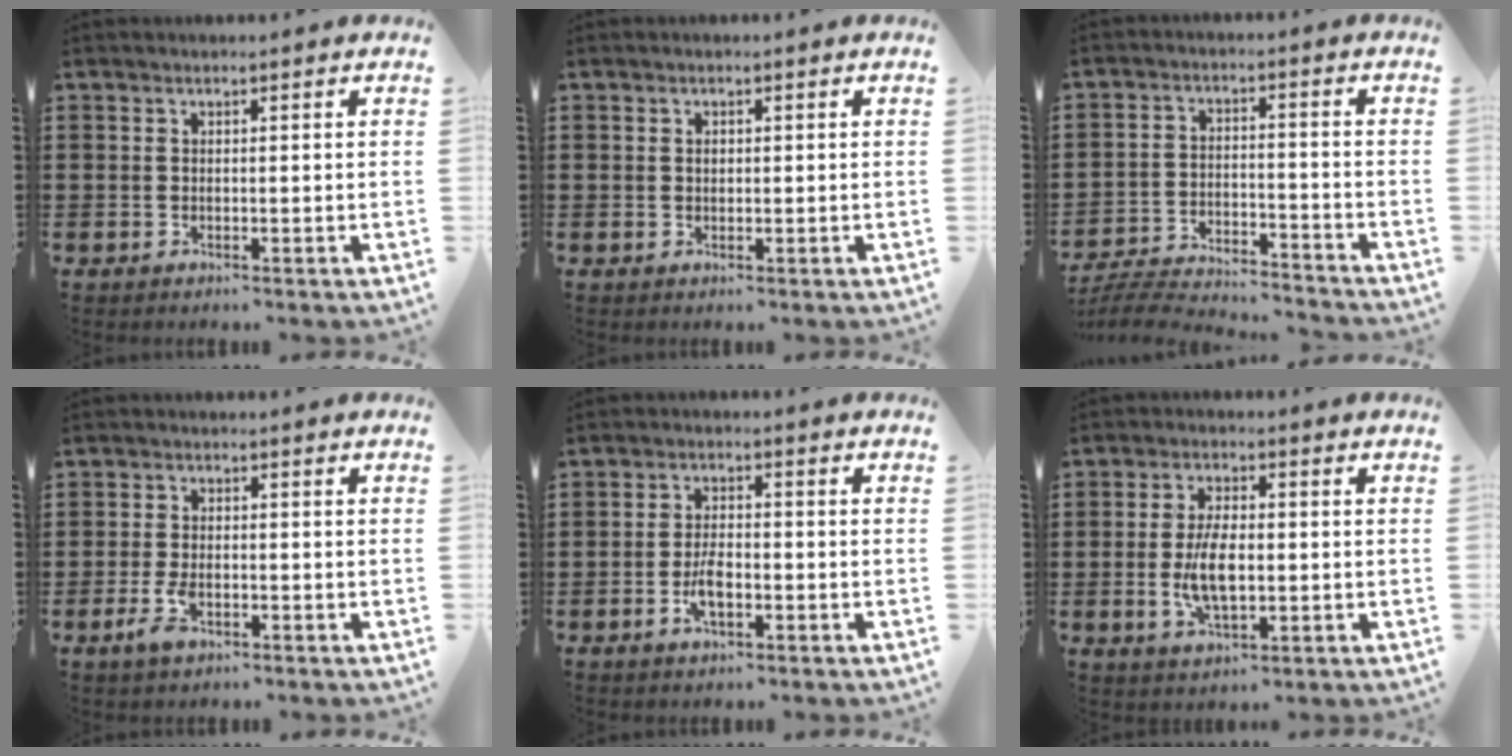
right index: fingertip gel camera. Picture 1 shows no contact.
{"total": 0.7, "force": [0.1, 0.5, 0.5], "torque": [-0.011, 0.002, 0.003]}
{"total": 5.4, "force": [-5.3, 0.1, 1.0], "torque": [-0.030, -0.002, -0.110]}
{"total": 3.8, "force": [-1.6, 1.7, 3.0], "torque": [-0.074, -0.009, -0.032]}
{"total": 4.1, "force": [-1.5, 1.5, 3.5], "torque": [-0.074, -0.002, -0.028]}
{"total": 6.9, "force": [-0.8, 3.1, 6.1], "torque": [-0.136, -0.005, -0.020]}